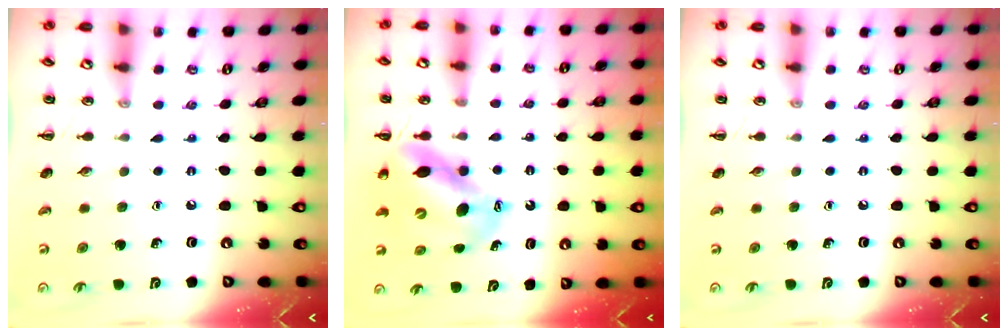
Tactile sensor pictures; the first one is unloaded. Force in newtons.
{"total": 12.2, "press": 11.9, "slide": 2.9}
{"total": 0.0}